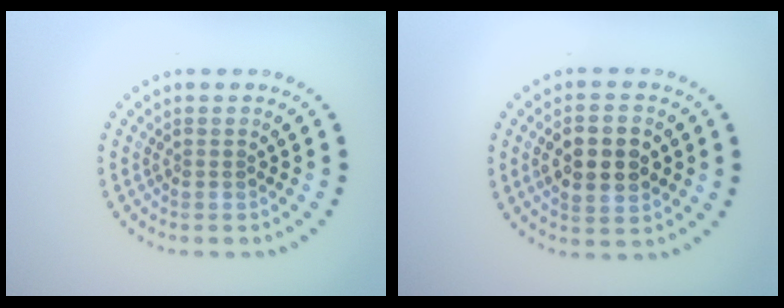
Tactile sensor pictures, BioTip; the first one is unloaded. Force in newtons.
{"total": 5.0, "press": 5.0, "slide": 0.2}